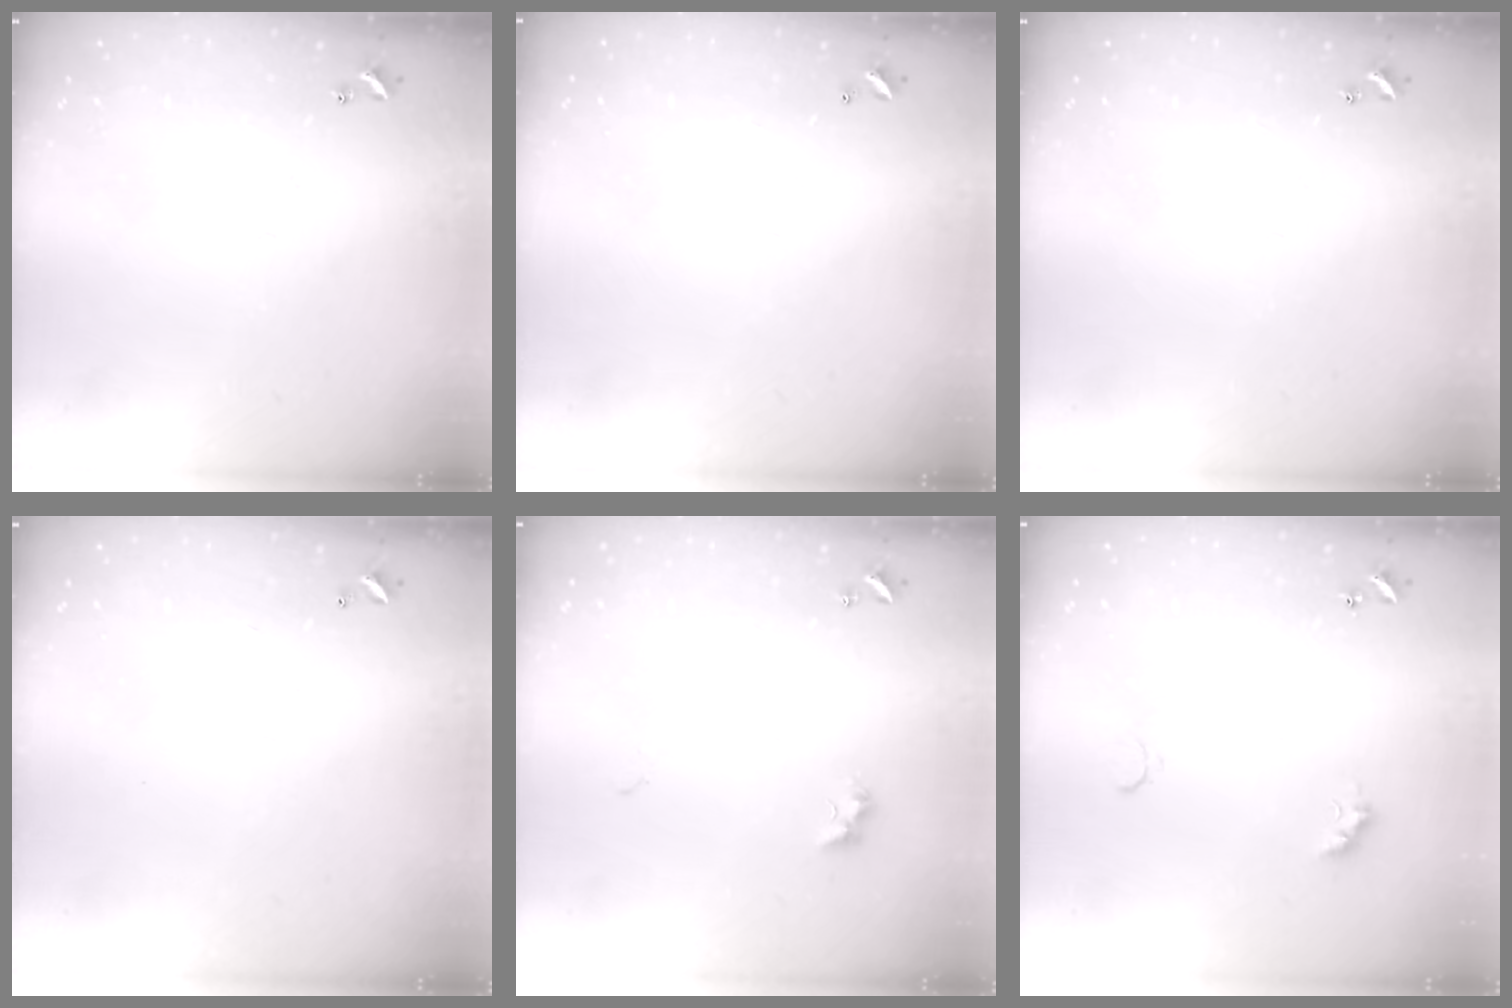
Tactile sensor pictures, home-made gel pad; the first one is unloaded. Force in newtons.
{"total": 2.9, "press": 2.9, "slide": 0.1}
{"total": 0.0}
{"total": 2.8, "press": 2.8, "slide": 0.1}
{"total": 2.7, "press": 2.6, "slide": 0.6}
{"total": 2.2, "press": 2.1, "slide": 0.6}